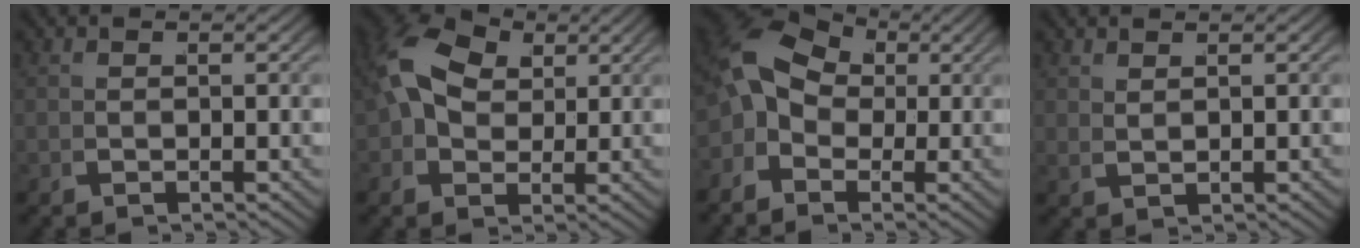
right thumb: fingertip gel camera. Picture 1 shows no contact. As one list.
[{"total": 9.6, "force": [2.3, 7.1, 6.1], "torque": [-0.138, 0.002, 0.028]}, {"total": 7.0, "force": [1.2, 5.6, 4.1], "torque": [-0.094, 0.005, 0.005]}, {"total": 1.0, "force": [0.8, -0.5, 0.3], "torque": [0.004, 0.010, 0.012]}]